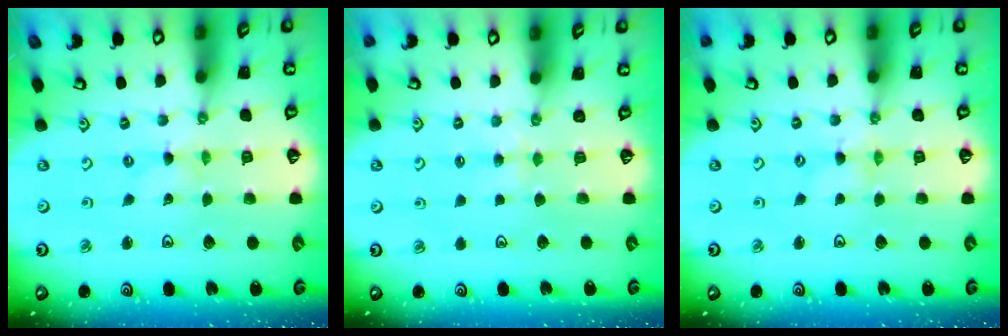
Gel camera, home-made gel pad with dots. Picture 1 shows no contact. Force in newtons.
{"total": 3.2, "press": 3.2, "slide": 0.5}
{"total": 1.6, "press": 1.6, "slide": 0.2}